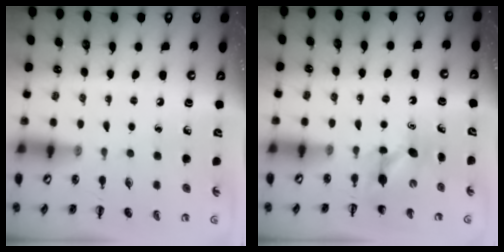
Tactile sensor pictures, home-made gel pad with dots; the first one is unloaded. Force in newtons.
{"total": 4.3, "press": 4.1, "slide": 1.2}